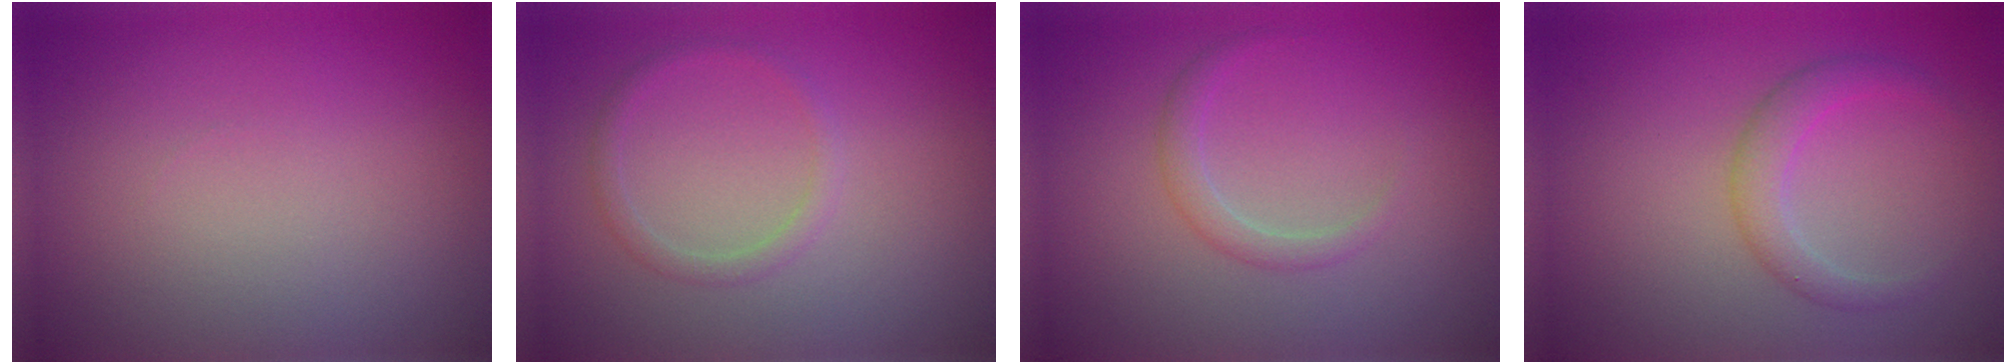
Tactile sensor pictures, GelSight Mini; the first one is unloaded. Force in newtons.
{"total": 1.3, "press": 1.3, "slide": 0.1}
{"total": 1.6, "press": 1.6, "slide": 0.1}
{"total": 2.2, "press": 2.2, "slide": 0.1}